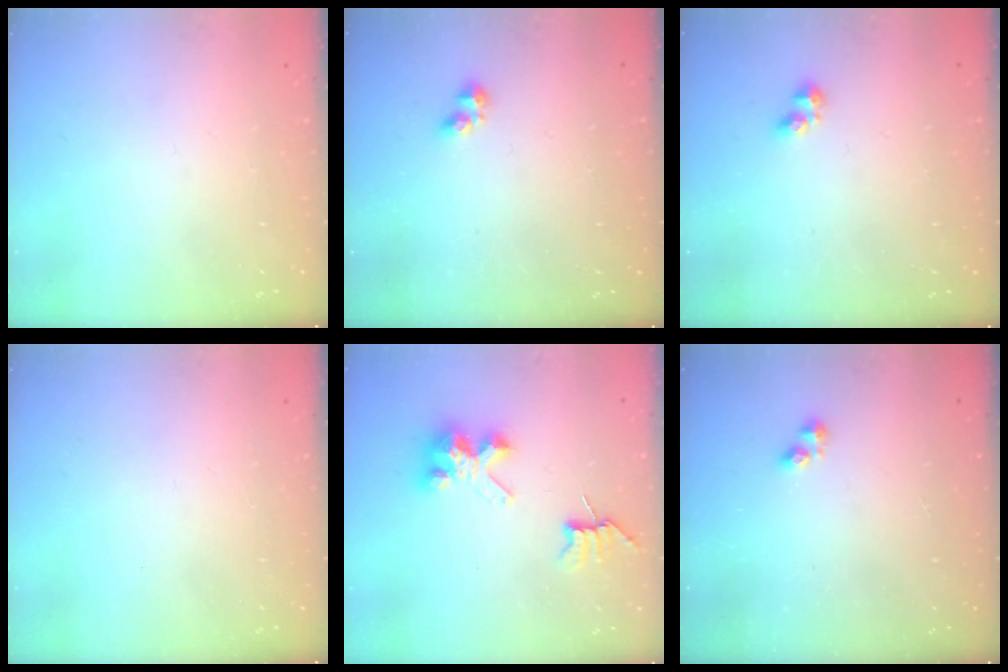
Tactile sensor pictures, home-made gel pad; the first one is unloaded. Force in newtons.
{"total": 2.8, "press": 2.7, "slide": 0.5}
{"total": 2.8, "press": 2.7, "slide": 0.5}
{"total": 0.0}
{"total": 7.8, "press": 7.8, "slide": 0.5}
{"total": 3.3, "press": 3.2, "slide": 0.5}